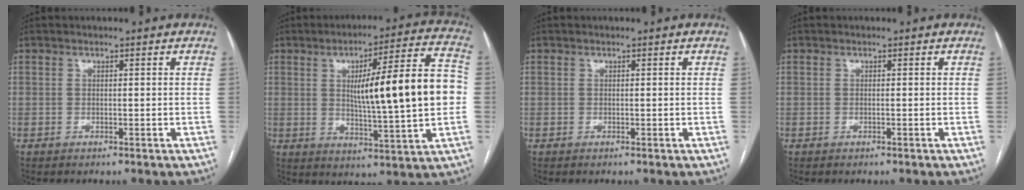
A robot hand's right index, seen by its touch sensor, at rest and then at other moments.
{"total": 17.8, "force": [1.1, 1.5, 17.7], "torque": [-0.263, 0.018, 0.016]}
{"total": 0.0}
{"total": 0.0}